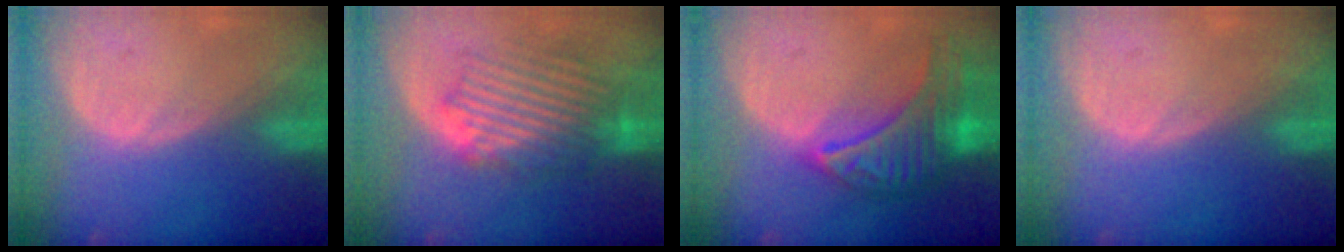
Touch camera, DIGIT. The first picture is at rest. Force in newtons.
{"total": 8.7, "press": 8.4, "slide": 2.1}
{"total": 9.8, "press": 9.8, "slide": 0.5}
{"total": 0.0}